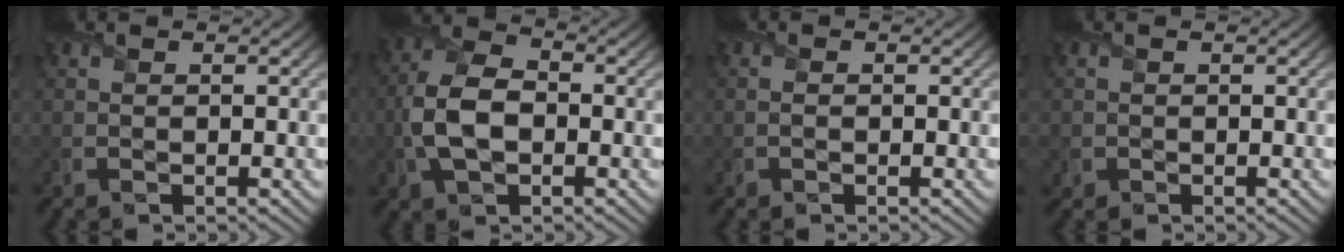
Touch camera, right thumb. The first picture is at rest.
{"total": 8.2, "force": [-1.5, 5.2, 6.3], "torque": [-0.145, 0.000, -0.032]}
{"total": 1.0, "force": [-0.2, 0.8, 0.6], "torque": [-0.016, 0.000, -0.001]}
{"total": 1.5, "force": [-0.3, 1.5, 0.1], "torque": [0.003, -0.005, -0.007]}